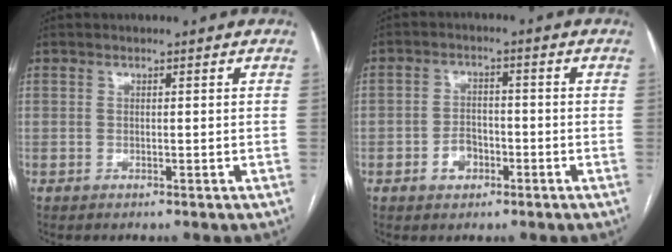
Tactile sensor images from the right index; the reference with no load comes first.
{"total": 3.9, "force": [-1.8, 2.8, 2.0], "torque": [-0.034, 0.009, -0.026]}